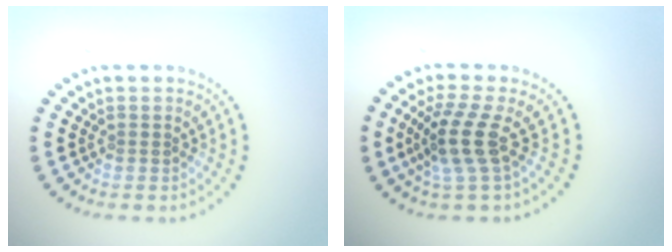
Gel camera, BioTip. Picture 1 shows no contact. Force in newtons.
{"total": 3.7, "press": 2.8, "slide": 2.4}